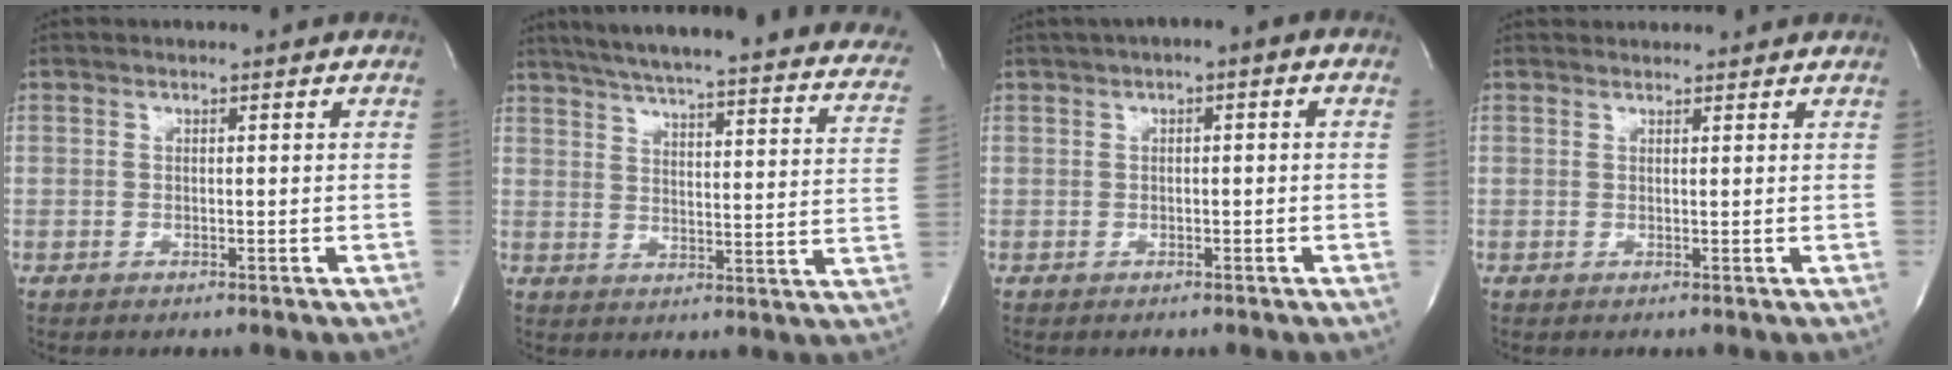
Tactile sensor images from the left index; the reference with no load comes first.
{"total": 31.6, "force": [27.1, 3.8, 15.8], "torque": [-0.207, -0.047, 0.321]}
{"total": 3.4, "force": [1.2, 1.1, 3.0], "torque": [-0.045, 0.019, 0.012]}
{"total": 3.3, "force": [3.2, 0.7, 0.2], "torque": [-0.005, 0.027, 0.042]}